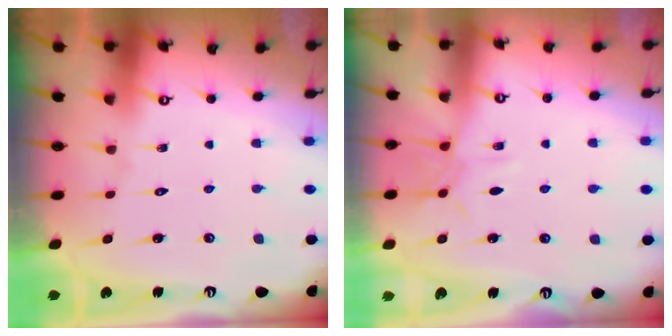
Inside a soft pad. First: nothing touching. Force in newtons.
{"total": 6.4, "press": 6.4, "slide": 0.3}